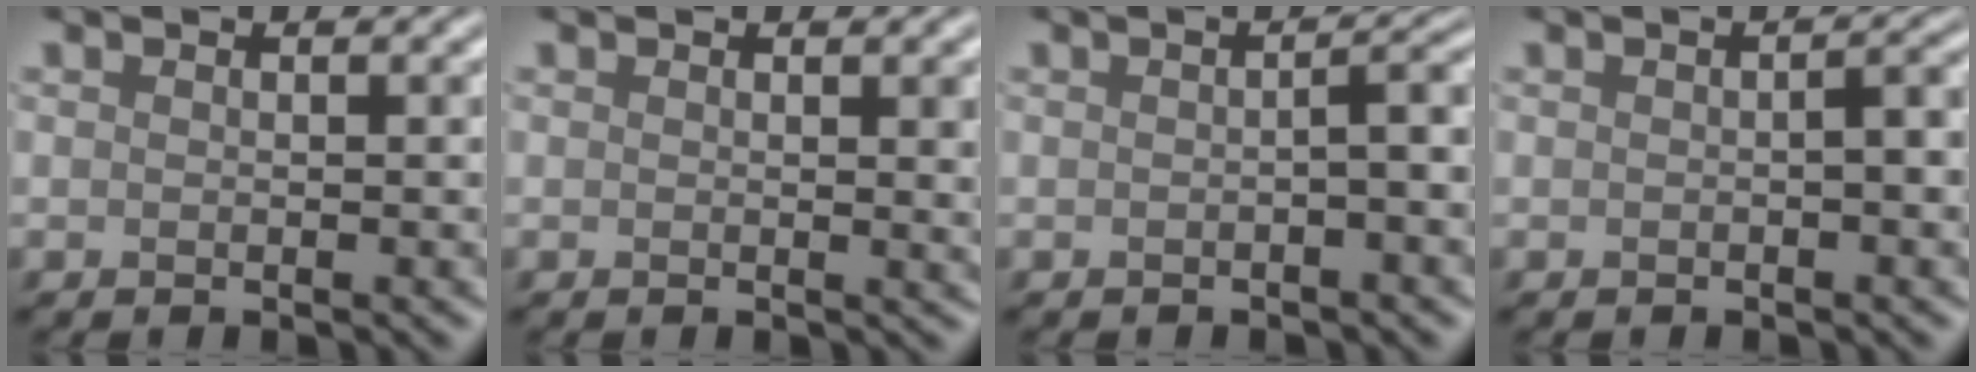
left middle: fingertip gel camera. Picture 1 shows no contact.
{"total": 2.5, "force": [0.5, 0.7, 2.3], "torque": [-0.019, 0.001, 0.004]}
{"total": 2.6, "force": [-0.3, 0.5, 2.6], "torque": [-0.035, 0.011, -0.008]}
{"total": 2.4, "force": [-0.1, 0.4, 2.4], "torque": [-0.036, 0.006, -0.001]}